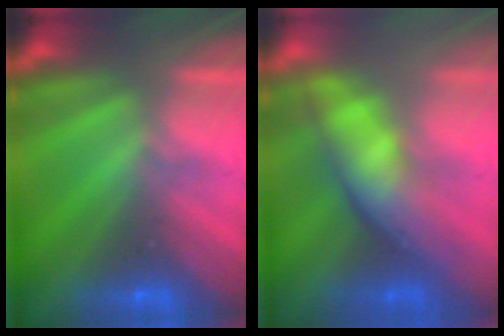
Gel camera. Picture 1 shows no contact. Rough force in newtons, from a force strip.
{"total": 3.7}